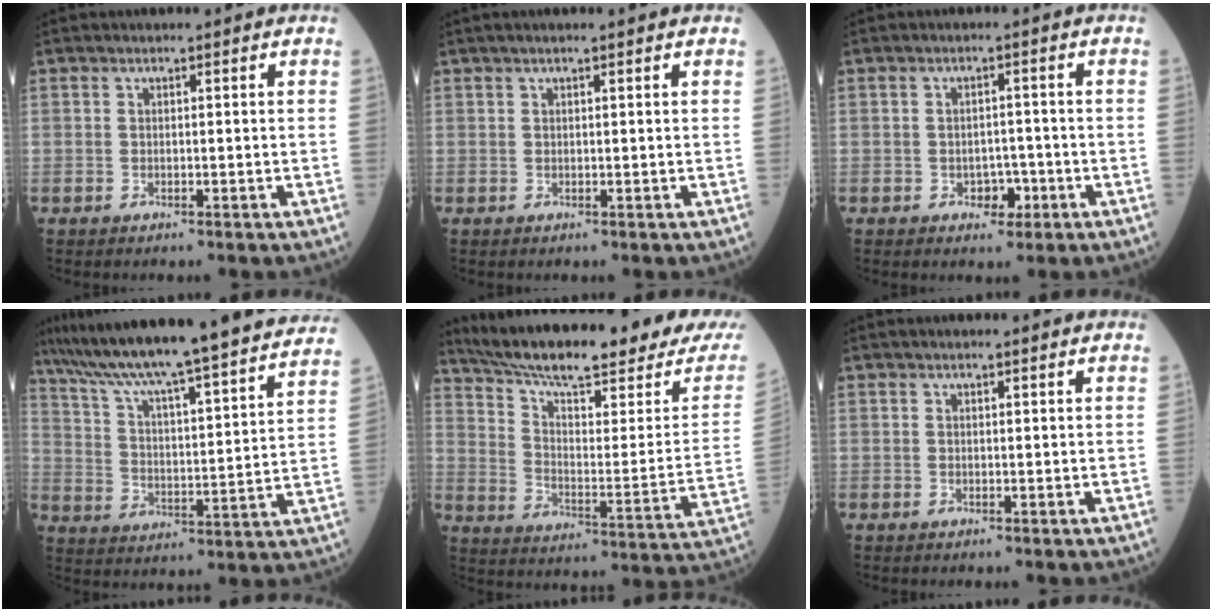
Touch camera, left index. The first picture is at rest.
{"total": 2.8, "force": [2.1, -0.2, 1.8], "torque": [-0.024, 0.023, 0.034]}
{"total": 2.8, "force": [-1.2, 2.0, 1.6], "torque": [-0.016, 0.005, -0.012]}
{"total": 29.8, "force": [26.5, 1.0, 13.7], "torque": [-0.225, -0.039, 0.364]}
{"total": 24.5, "force": [21.2, 1.8, 12.1], "torque": [-0.200, -0.053, 0.297]}
{"total": 2.6, "force": [2.3, 0.3, 1.2], "torque": [-0.013, 0.021, 0.030]}